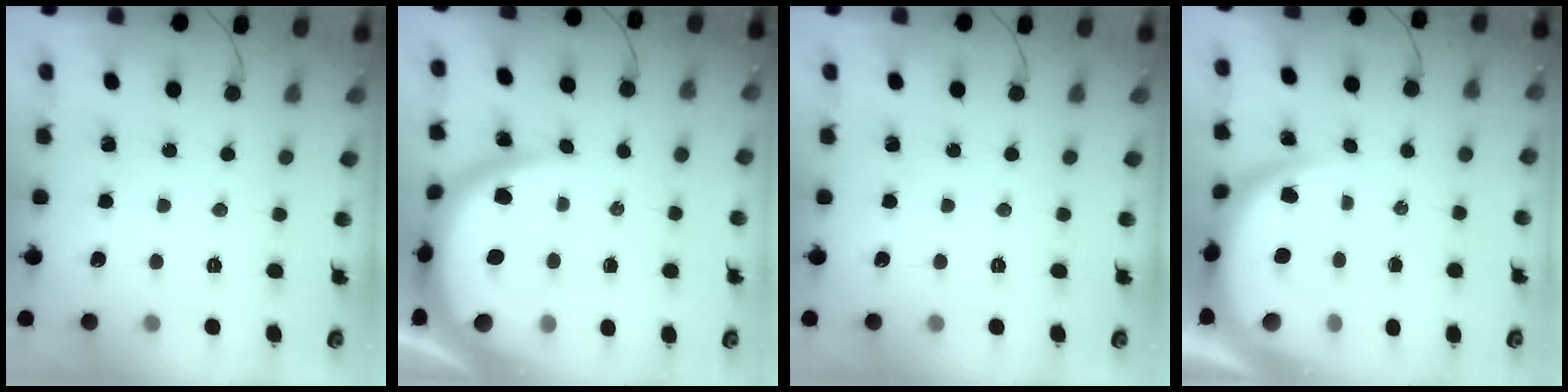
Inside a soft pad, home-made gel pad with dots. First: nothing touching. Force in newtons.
{"total": 15.0, "press": 14.9, "slide": 1.6}
{"total": 0.0}
{"total": 9.0, "press": 8.9, "slide": 1.0}